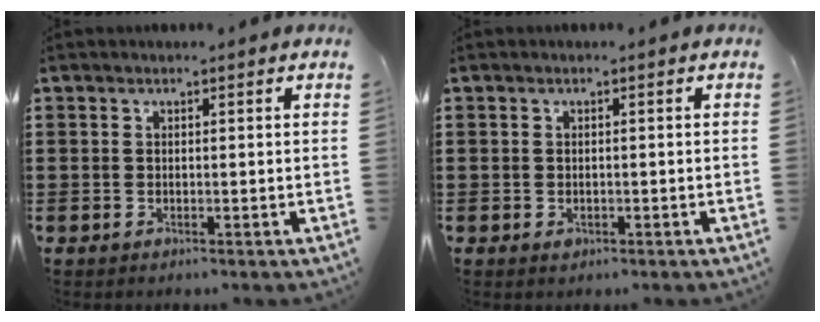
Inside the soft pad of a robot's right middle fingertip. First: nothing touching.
{"total": 0.7, "force": [-0.2, 0.5, 0.4], "torque": [-0.009, 0.000, -0.005]}